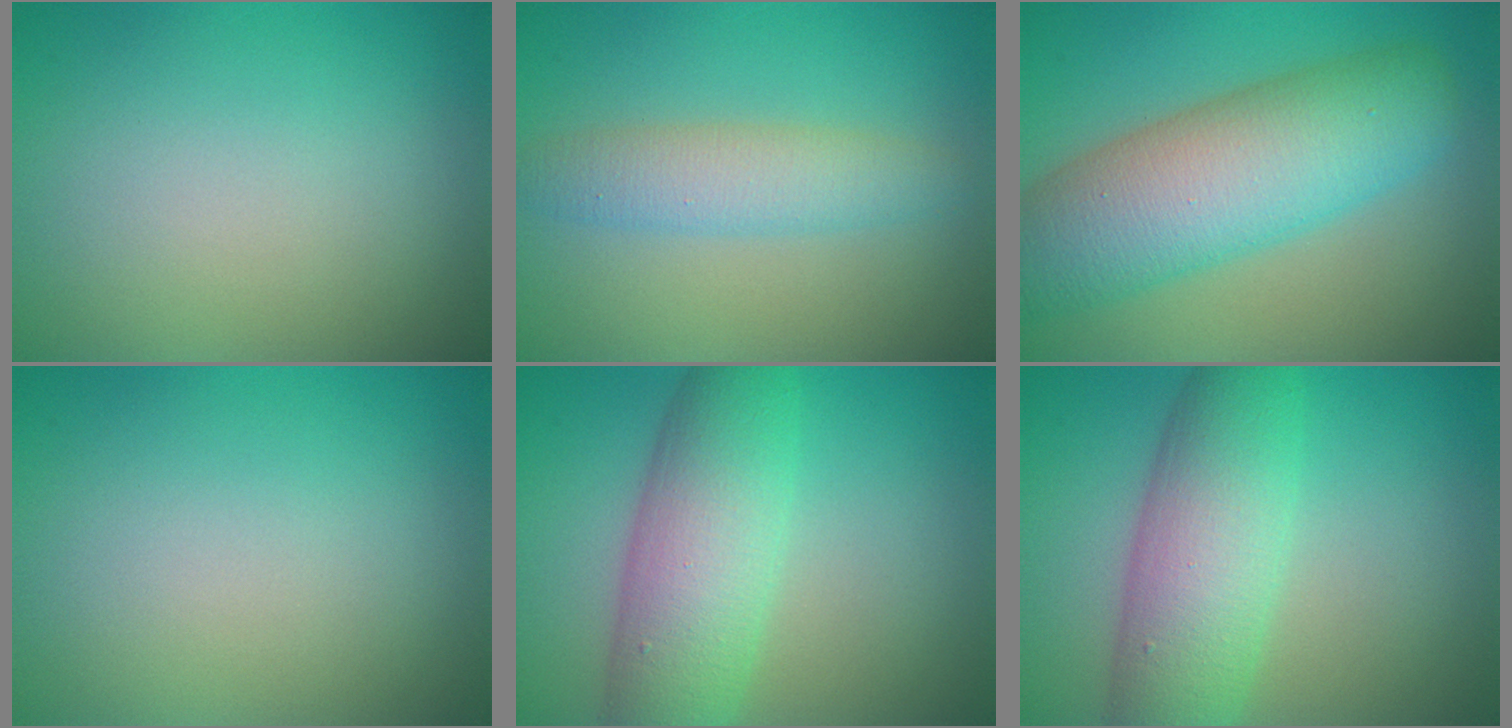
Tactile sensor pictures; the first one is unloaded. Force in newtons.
{"total": 3.3, "press": 3.3, "slide": 0.0}
{"total": 9.7, "press": 9.7, "slide": 0.2}
{"total": 0.0}
{"total": 7.5, "press": 7.5, "slide": 0.2}
{"total": 7.5, "press": 7.5, "slide": 0.2}